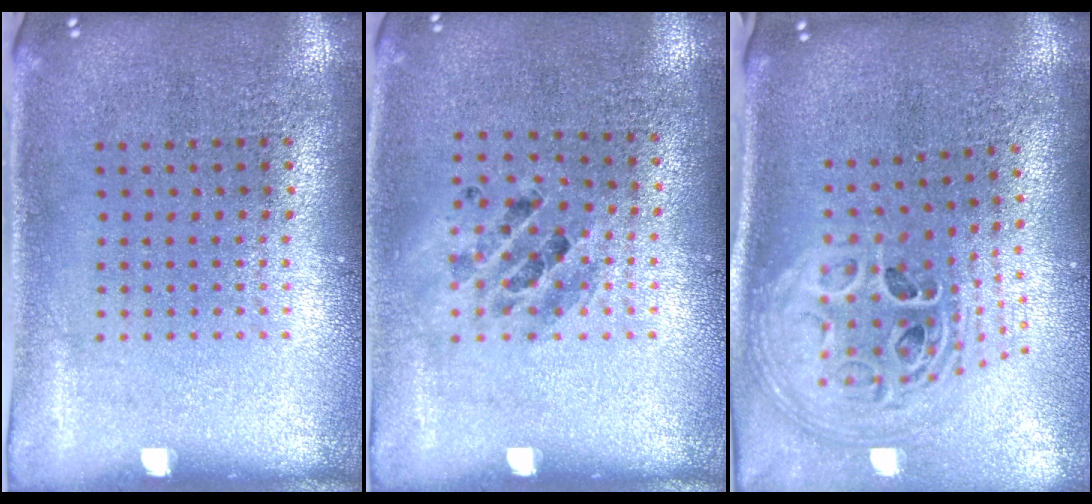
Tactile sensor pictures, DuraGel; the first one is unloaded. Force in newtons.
{"total": 1.1, "press": 1.0, "slide": 0.2}
{"total": 2.9, "press": 2.0, "slide": 2.1}